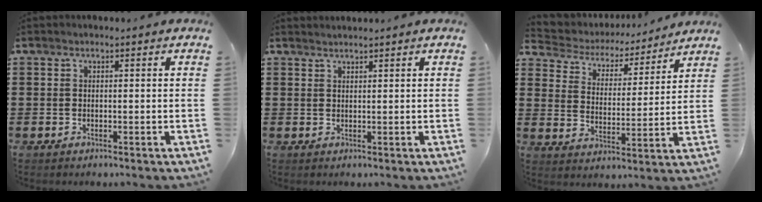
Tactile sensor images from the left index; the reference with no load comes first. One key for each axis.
{"total": 0.8, "fx": 0.8, "fy": -0.2, "fz": 0.0, "tx": -0.002, "ty": -0.003, "tz": 0.016}
{"total": 4.1, "fx": 4.0, "fy": 0.8, "fz": 0.4, "tx": -0.036, "ty": -0.032, "tz": 0.061}